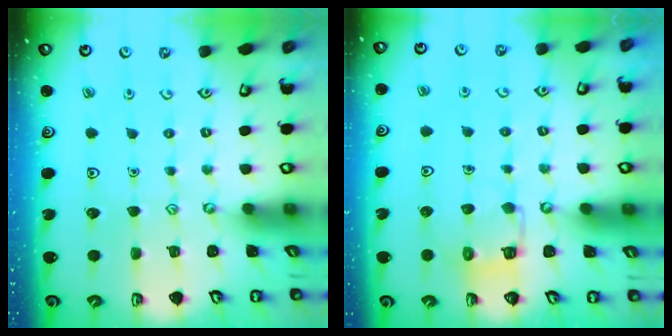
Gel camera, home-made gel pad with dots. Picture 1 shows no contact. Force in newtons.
{"total": 4.6, "press": 4.5, "slide": 0.4}